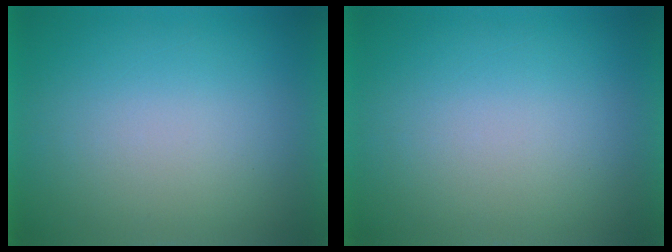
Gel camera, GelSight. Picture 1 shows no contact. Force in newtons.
{"total": 0.0}